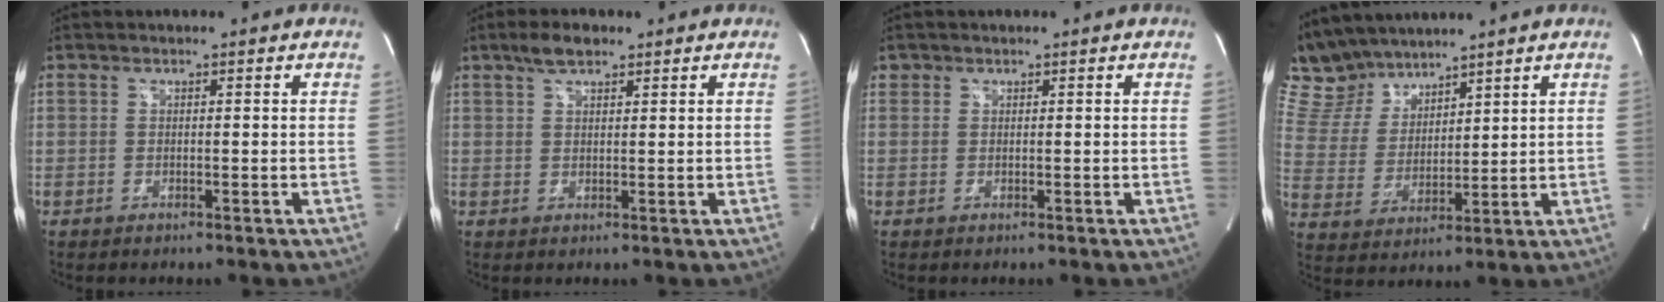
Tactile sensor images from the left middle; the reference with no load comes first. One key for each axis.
{"total": 3.6, "fx": 2.6, "fy": 1.3, "fz": 2.1, "tx": -0.047, "ty": 0.010, "tz": 0.050}
{"total": 0.6, "fx": 0.4, "fy": 0.5, "fz": 0.0, "tx": 0.004, "ty": 0.005, "tz": 0.006}
{"total": 10.1, "fx": 9.2, "fy": 3.5, "fz": 2.1, "tx": -0.066, "ty": 0.021, "tz": 0.196}